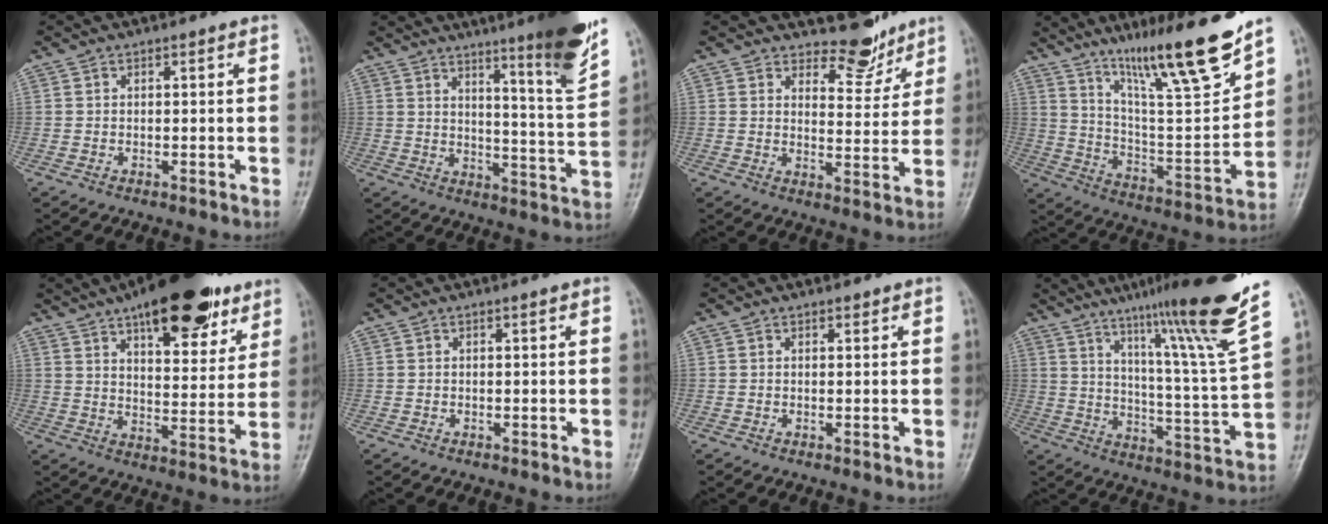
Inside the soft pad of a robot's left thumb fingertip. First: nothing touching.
{"total": 16.4, "force": [10.9, 1.0, 12.2], "torque": [-0.153, -0.069, 0.151]}
{"total": 6.2, "force": [5.6, 2.6, 0.8], "torque": [0.017, -0.054, 0.086]}
{"total": 20.3, "force": [14.7, 1.8, 13.9], "torque": [-0.191, -0.083, 0.254]}
{"total": 21.7, "force": [13.7, 8.7, 14.4], "torque": [-0.168, -0.040, 0.206]}
{"total": 0.0}
{"total": 0.7, "force": [0.7, 0.3, 0.0], "torque": [0.006, -0.005, 0.008]}
{"total": 21.3, "force": [14.2, 0.3, 15.9], "torque": [-0.217, -0.072, 0.211]}